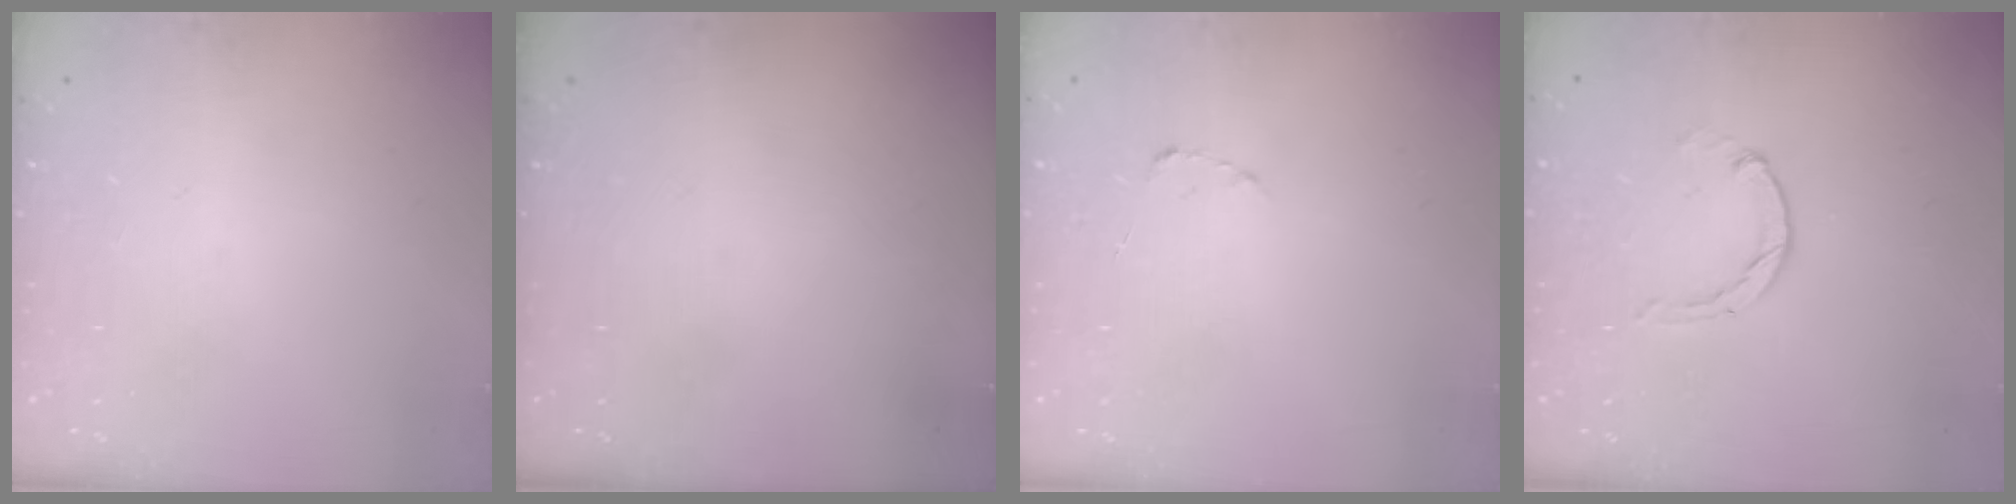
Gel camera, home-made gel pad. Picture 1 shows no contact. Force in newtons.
{"total": 0.0}
{"total": 1.8, "press": 1.7, "slide": 0.3}
{"total": 0.8, "press": 0.7, "slide": 0.2}